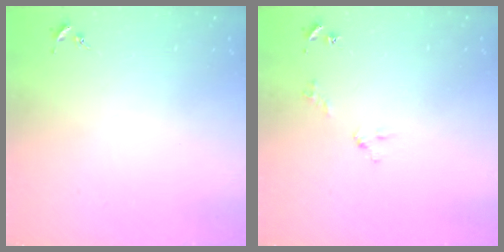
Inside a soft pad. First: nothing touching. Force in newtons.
{"total": 2.1, "press": 2.1, "slide": 0.2}